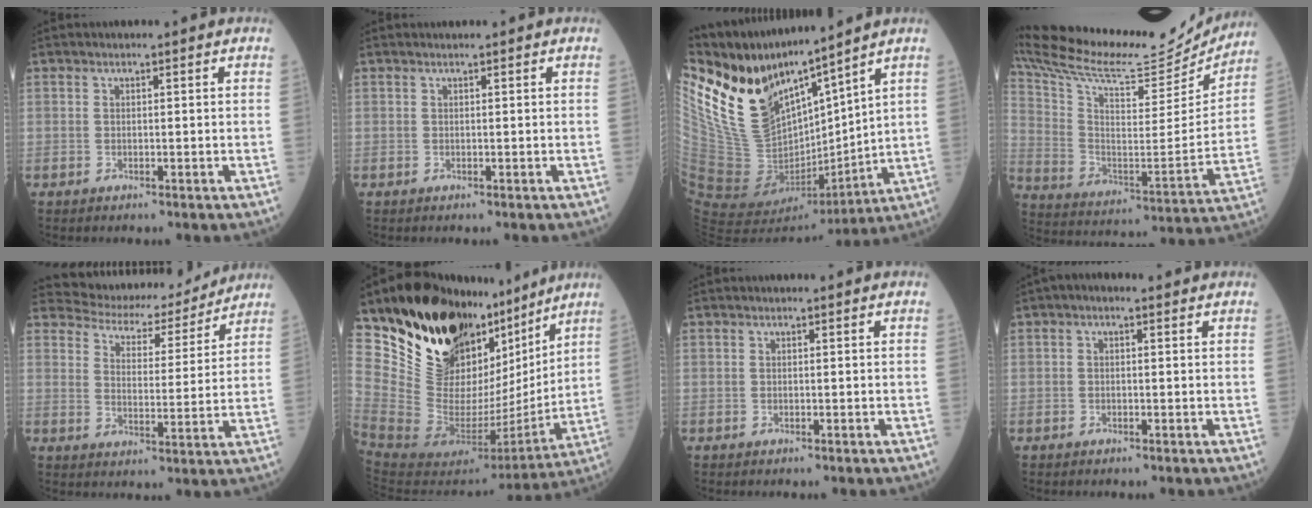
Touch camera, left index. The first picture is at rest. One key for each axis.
{"total": 0.0}
{"total": 16.7, "fx": 12.9, "fy": 5.5, "fz": 9.0, "tx": -0.181, "ty": -0.006, "tz": 0.260}
{"total": 31.3, "fx": 28.0, "fy": 7.2, "fz": 12.2, "tx": -0.249, "ty": -0.041, "tz": 0.408}
{"total": 13.7, "fx": 13.0, "fy": 3.6, "fz": 2.2, "tx": -0.027, "ty": 0.000, "tz": 0.172}
{"total": 28.0, "fx": 19.8, "fy": 12.6, "fz": 15.3, "tx": -0.251, "ty": -0.004, "tz": 0.336}
{"total": 0.0}
{"total": 1.4, "fx": 0.6, "fy": 0.8, "fz": 1.0, "tx": -0.019, "ty": 0.016, "tz": 0.004}